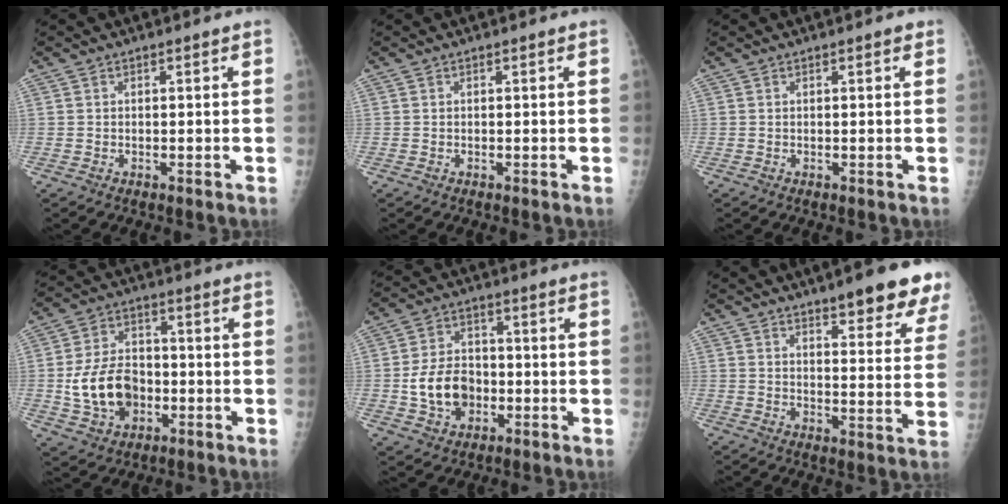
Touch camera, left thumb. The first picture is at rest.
{"total": 0.0}
{"total": 0.7, "force": [0.4, 0.2, 0.6], "torque": [-0.008, 0.001, 0.003]}
{"total": 12.2, "force": [-2.4, 9.0, 7.9], "torque": [-0.121, 0.018, -0.037]}
{"total": 10.1, "force": [-2.1, 7.7, 6.2], "torque": [-0.086, 0.017, -0.035]}
{"total": 15.4, "force": [11.0, 3.5, 10.1], "torque": [-0.099, -0.056, 0.136]}